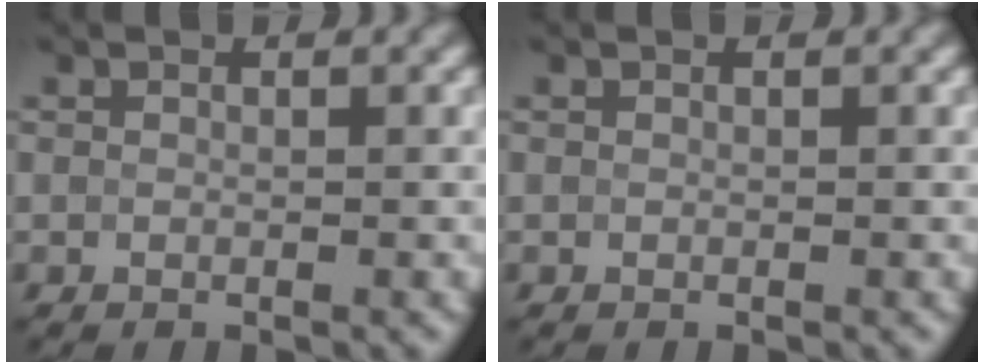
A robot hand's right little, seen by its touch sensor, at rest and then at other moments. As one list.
[{"total": 0.0}]